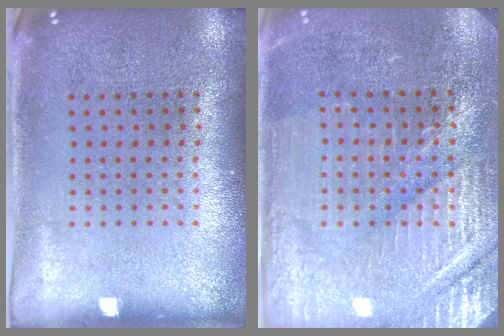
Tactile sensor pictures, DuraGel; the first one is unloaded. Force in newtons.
{"total": 3.4, "press": 3.4, "slide": 0.7}